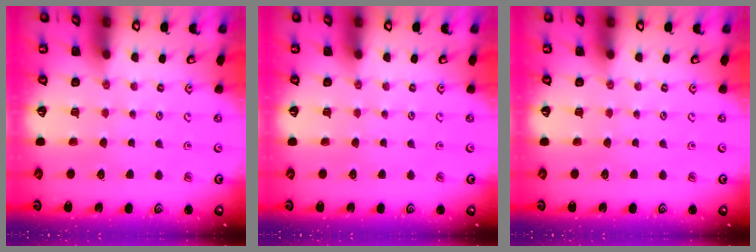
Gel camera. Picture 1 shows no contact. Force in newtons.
{"total": 0.0}
{"total": 0.0}